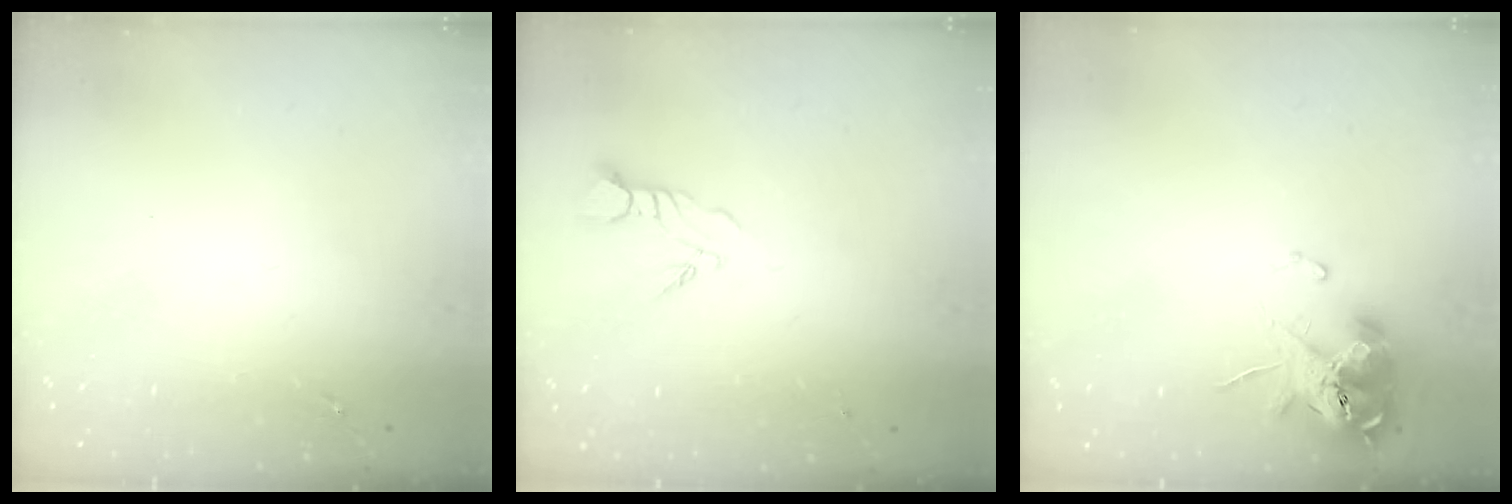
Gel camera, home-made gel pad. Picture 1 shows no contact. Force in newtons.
{"total": 4.3, "press": 4.3, "slide": 0.3}
{"total": 11.3, "press": 11.2, "slide": 1.4}